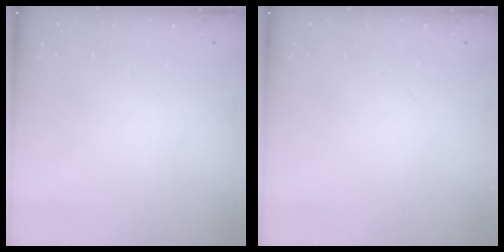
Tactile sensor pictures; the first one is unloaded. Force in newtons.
{"total": 0.0}